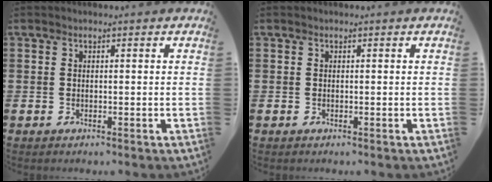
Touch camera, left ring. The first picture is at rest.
{"total": 0.0}